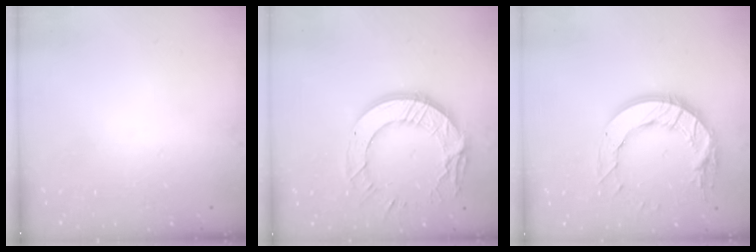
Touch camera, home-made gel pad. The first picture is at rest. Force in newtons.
{"total": 15.0, "press": 14.9, "slide": 1.5}
{"total": 15.4, "press": 15.3, "slide": 1.5}